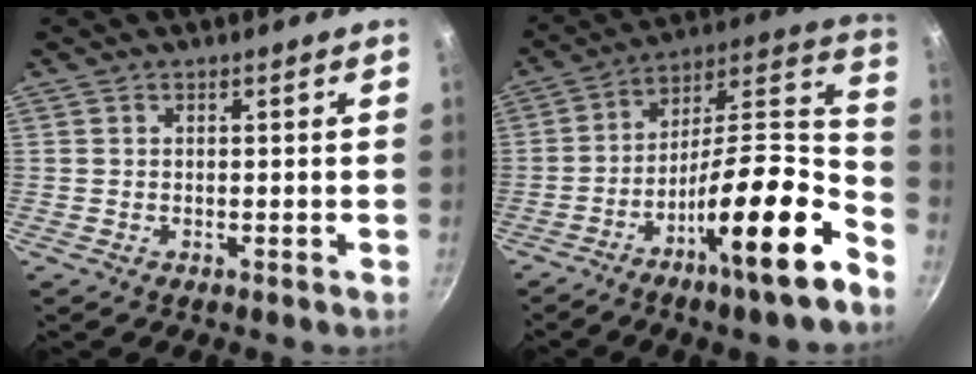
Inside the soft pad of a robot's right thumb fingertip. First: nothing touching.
{"total": 23.0, "force": [-11.8, 5.3, 19.0], "torque": [-0.247, 0.082, -0.208]}